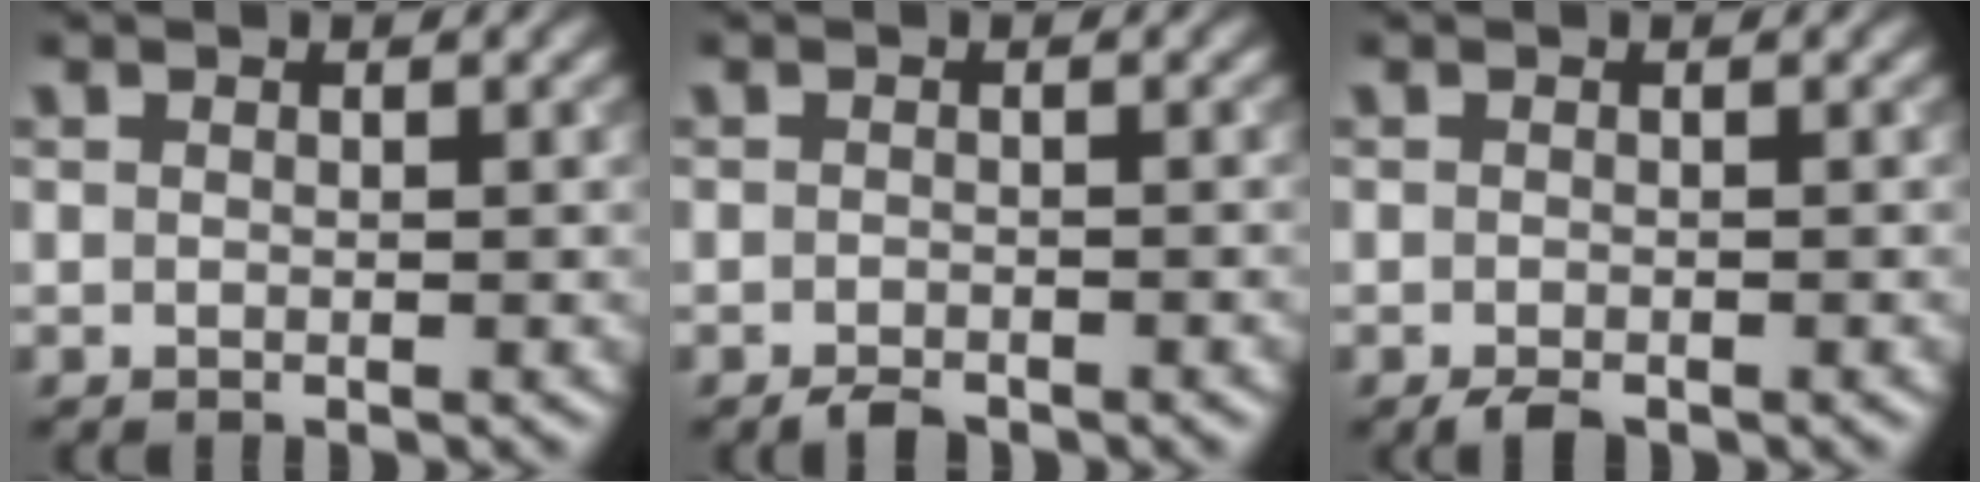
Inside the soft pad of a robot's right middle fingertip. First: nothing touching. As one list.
[{"total": 1.6, "force": [-1.4, 0.4, 0.6], "torque": [-0.009, 0.000, -0.024]}, {"total": 1.8, "force": [-1.5, 0.4, 1.0], "torque": [-0.015, -0.002, -0.021]}]